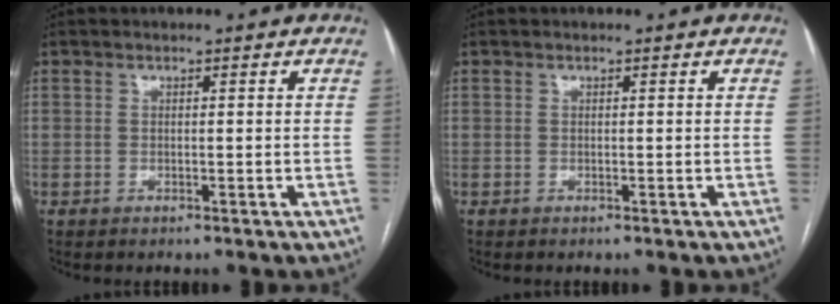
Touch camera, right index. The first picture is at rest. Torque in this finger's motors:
{"motor_torque": [0.04, 0.04, 0.00, 0.00]}